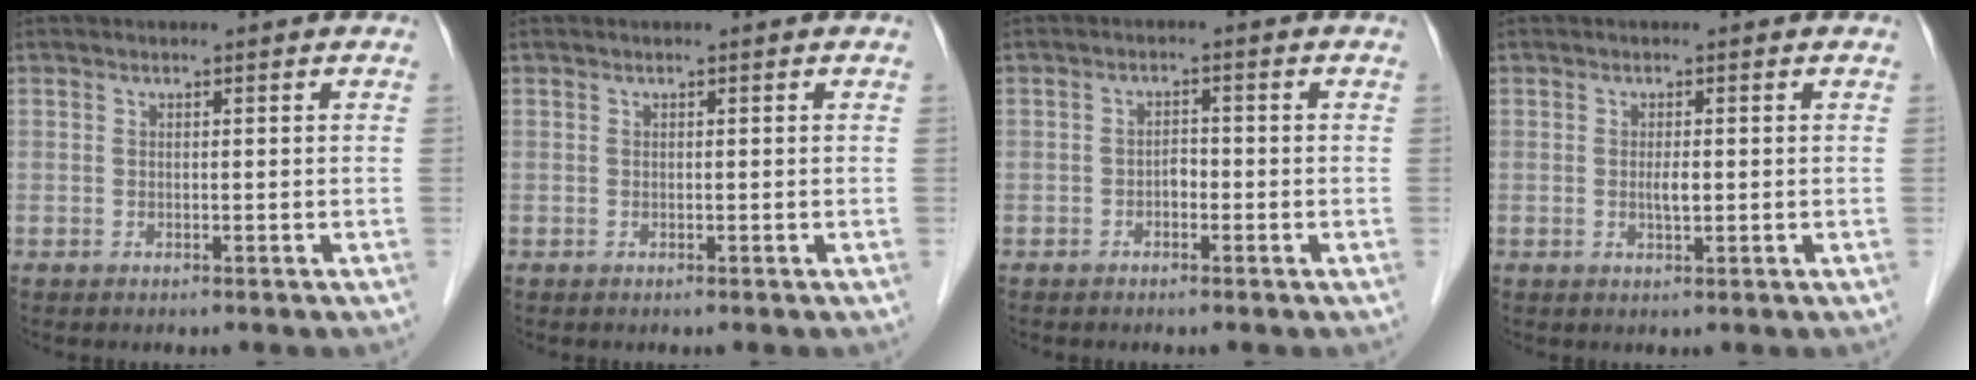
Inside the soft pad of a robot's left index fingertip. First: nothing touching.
{"total": 0.0}
{"total": 0.6, "force": [-0.3, 0.3, 0.5], "torque": [-0.006, 0.003, -0.007]}
{"total": 1.6, "force": [0.0, 0.3, 1.6], "torque": [-0.030, -0.001, 0.000]}